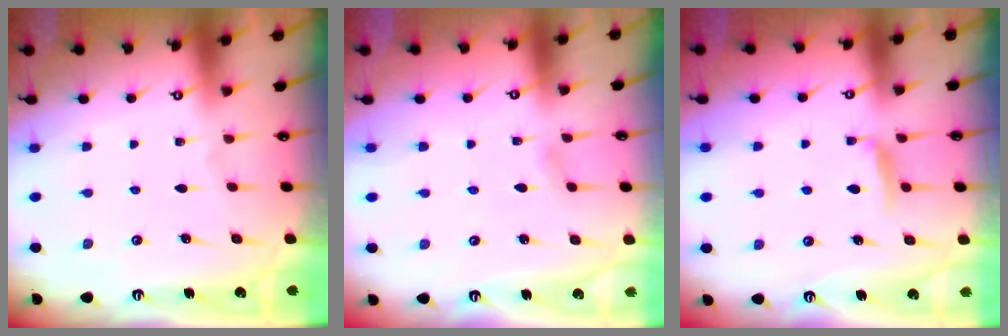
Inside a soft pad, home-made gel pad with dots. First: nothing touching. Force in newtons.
{"total": 3.5, "press": 3.4, "slide": 0.6}
{"total": 6.5, "press": 6.5, "slide": 1.0}